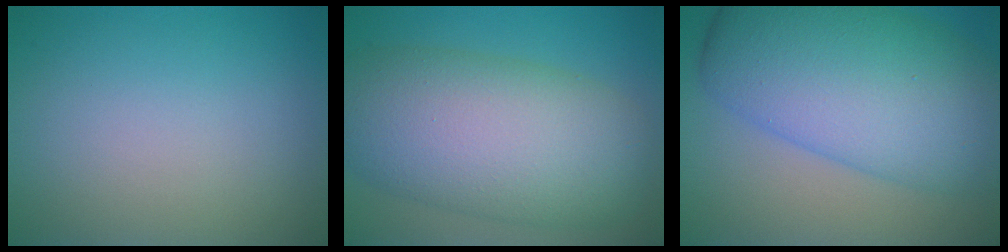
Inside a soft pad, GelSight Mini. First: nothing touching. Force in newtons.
{"total": 11.5, "press": 11.5, "slide": 0.3}
{"total": 12.1, "press": 12.1, "slide": 0.1}